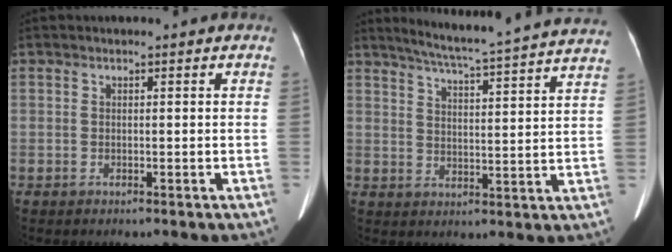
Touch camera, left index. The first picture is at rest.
{"total": 22.2, "force": [20.4, -0.6, 8.9], "torque": [-0.141, -0.037, 0.256]}